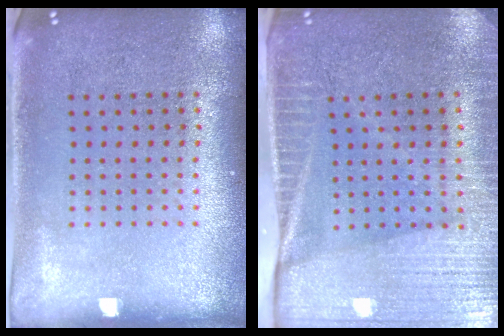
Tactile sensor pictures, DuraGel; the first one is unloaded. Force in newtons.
{"total": 4.2, "press": 3.6, "slide": 2.1}